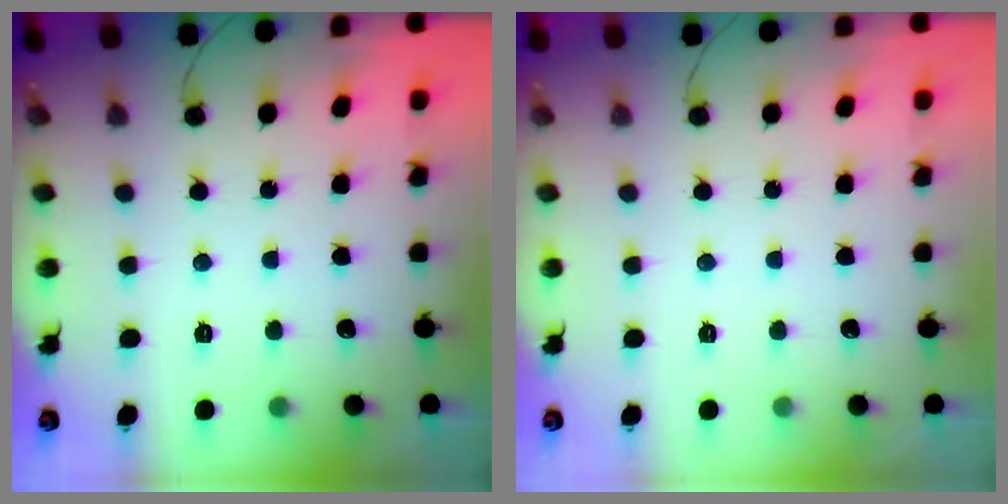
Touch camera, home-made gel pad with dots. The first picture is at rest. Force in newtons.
{"total": 0.0}